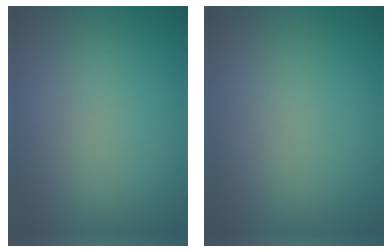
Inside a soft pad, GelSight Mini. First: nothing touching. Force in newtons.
{"total": 0.0}